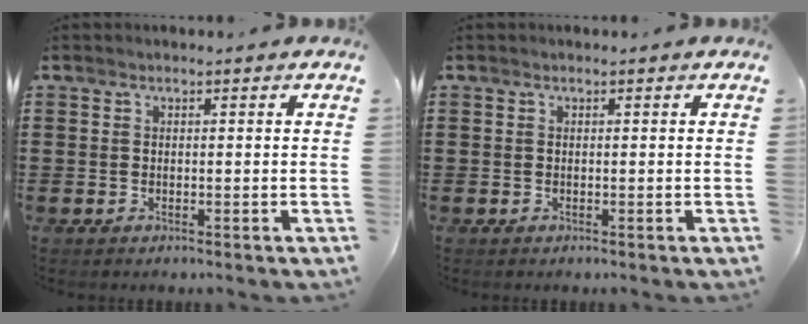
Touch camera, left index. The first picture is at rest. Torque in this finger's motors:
{"motor_torque": [0.00, 0.00, -0.01, 0.00]}